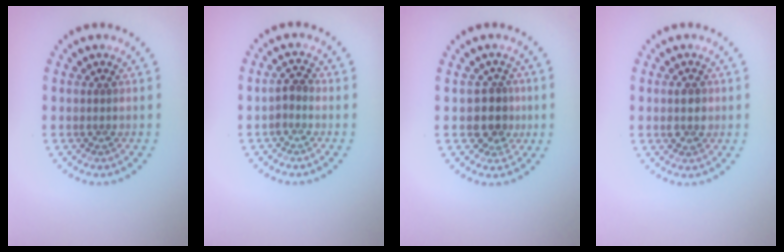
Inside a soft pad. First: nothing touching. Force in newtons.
{"total": 1.1, "press": 1.0, "slide": 0.6}
{"total": 2.3, "press": 1.9, "slide": 1.2}
{"total": 1.4, "press": 1.4, "slide": 0.1}